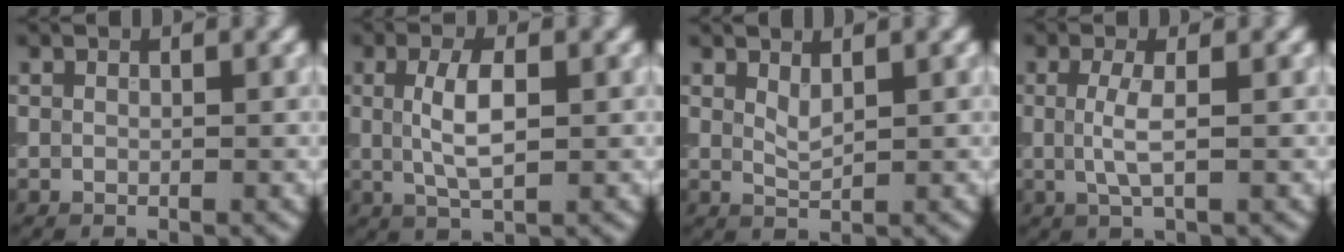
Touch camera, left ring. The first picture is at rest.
{"total": 3.6, "force": [0.4, 1.3, 3.4], "torque": [-0.072, 0.002, 0.007]}
{"total": 1.2, "force": [0.8, 0.4, 0.9], "torque": [-0.022, -0.003, 0.018]}
{"total": 2.3, "force": [0.0, 0.5, 2.3], "torque": [-0.048, -0.002, 0.000]}